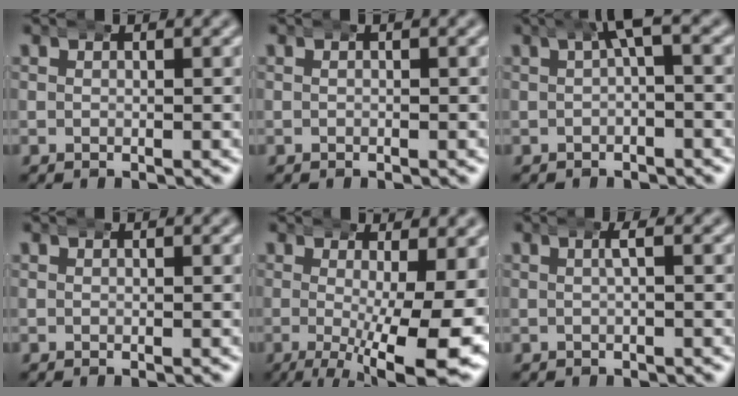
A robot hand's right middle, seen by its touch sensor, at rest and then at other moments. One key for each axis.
{"total": 0.0}
{"total": 2.1, "fx": 0.6, "fy": 0.2, "fz": 2.0, "tx": -0.028, "ty": 0.005, "tz": 0.008}
{"total": 0.0}
{"total": 8.4, "fx": -2.7, "fy": 2.5, "fz": 7.6, "tx": -0.106, "ty": -0.039, "tz": -0.029}
{"total": 0.8, "fx": 0.0, "fy": -0.1, "fz": 0.8, "tx": -0.015, "ty": 0.002, "tz": -0.002}